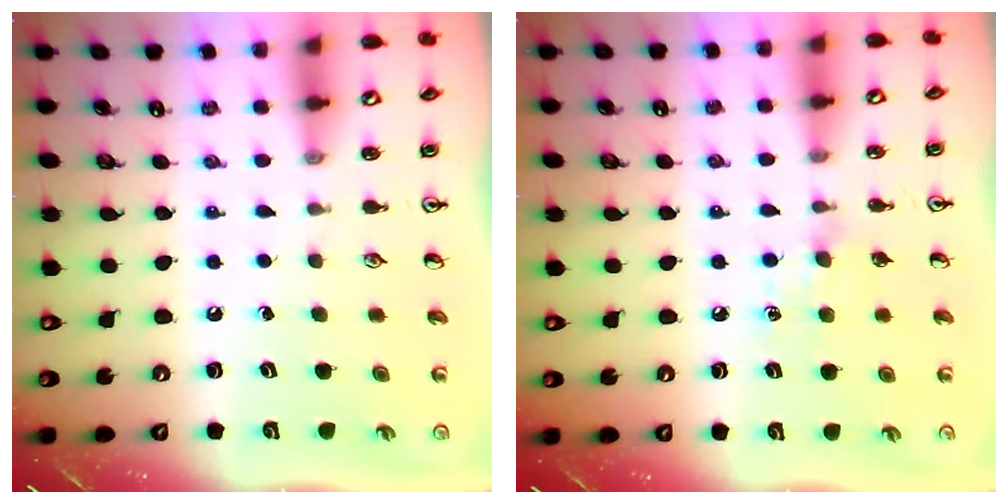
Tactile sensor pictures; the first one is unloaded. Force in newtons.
{"total": 4.7, "press": 4.6, "slide": 0.8}